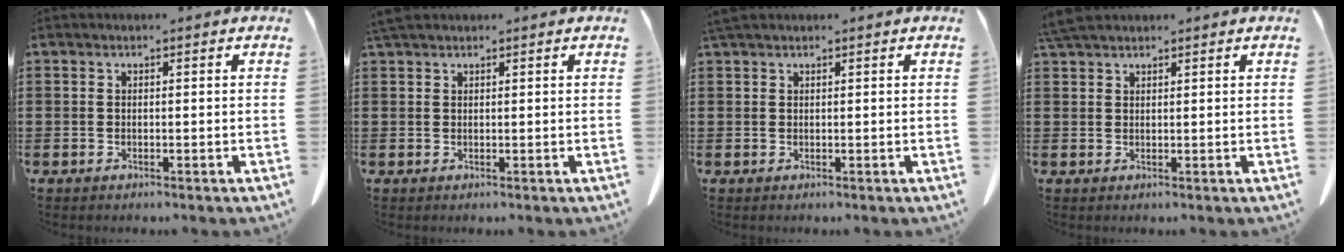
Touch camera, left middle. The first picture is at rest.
{"total": 1.4, "force": [1.2, 0.3, 0.7], "torque": [-0.017, 0.000, 0.024]}
{"total": 0.9, "force": [0.8, 0.1, 0.4], "torque": [-0.011, -0.001, 0.016]}
{"total": 3.2, "force": [2.8, 0.7, 1.5], "torque": [-0.038, 0.000, 0.055]}